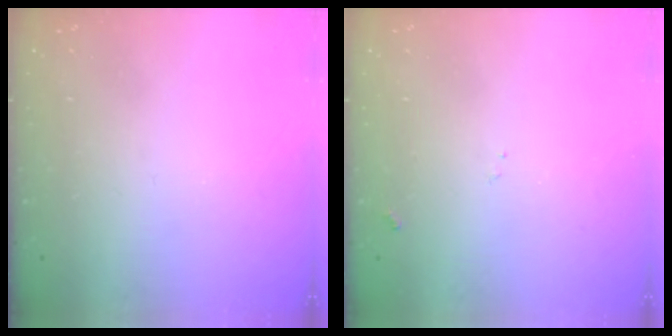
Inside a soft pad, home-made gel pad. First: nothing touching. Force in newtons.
{"total": 8.1, "press": 8.0, "slide": 0.7}